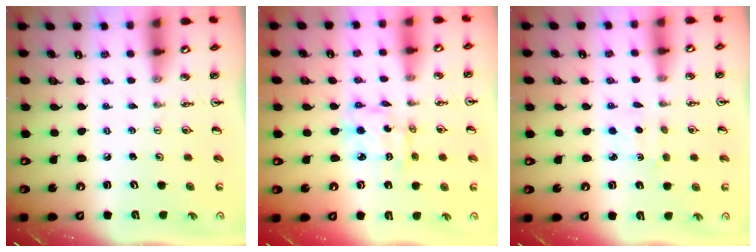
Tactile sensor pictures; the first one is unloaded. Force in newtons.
{"total": 5.4, "press": 5.4, "slide": 0.3}
{"total": 2.7, "press": 2.6, "slide": 0.3}